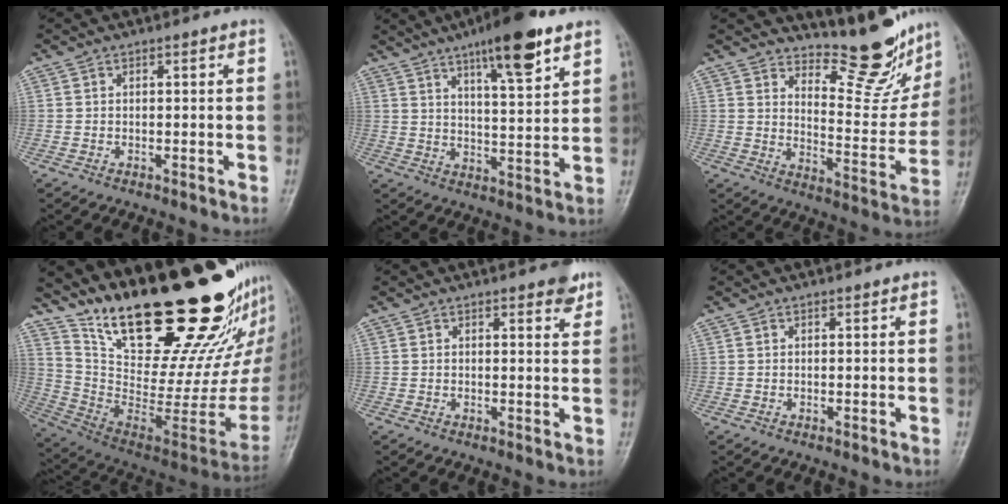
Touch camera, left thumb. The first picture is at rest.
{"total": 13.5, "force": [8.3, 3.1, 10.1], "torque": [-0.138, -0.038, 0.127]}
{"total": 13.8, "force": [12.3, 4.1, 4.9], "torque": [-0.034, -0.105, 0.178]}
{"total": 33.0, "force": [23.7, 10.0, 20.6], "torque": [-0.286, -0.146, 0.379]}
{"total": 3.1, "force": [2.1, 1.1, 2.0], "torque": [-0.012, -0.009, 0.023]}
{"total": 0.0}